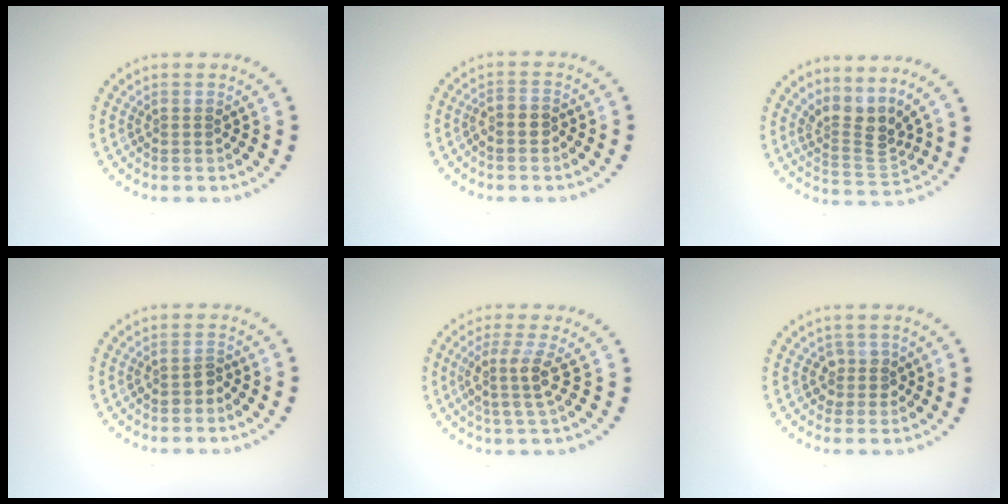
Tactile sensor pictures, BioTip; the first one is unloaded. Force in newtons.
{"total": 1.3, "press": 1.2, "slide": 0.6}
{"total": 3.5, "press": 2.3, "slide": 2.6}
{"total": 1.1, "press": 1.0, "slide": 0.4}
{"total": 3.0, "press": 2.3, "slide": 1.9}
{"total": 1.7, "press": 1.3, "slide": 1.1}